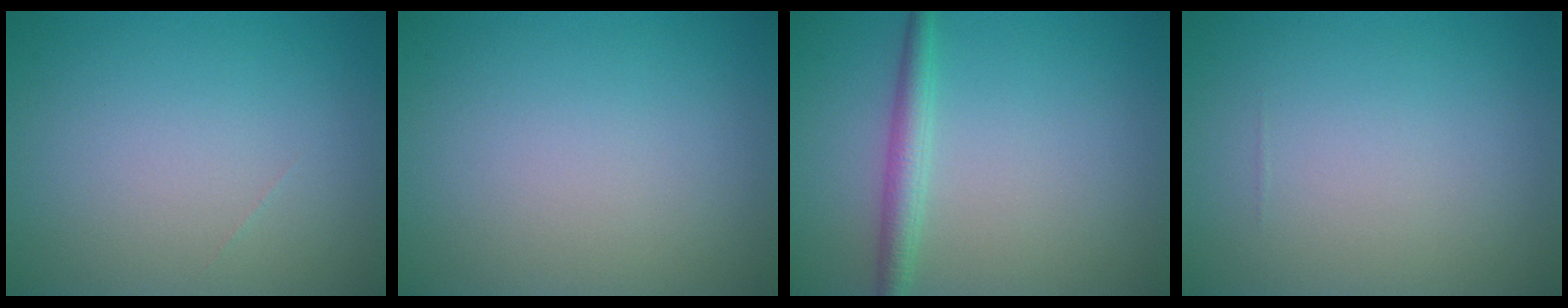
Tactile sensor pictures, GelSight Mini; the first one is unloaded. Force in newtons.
{"total": 0.0}
{"total": 2.4, "press": 2.4, "slide": 0.0}
{"total": 0.0}